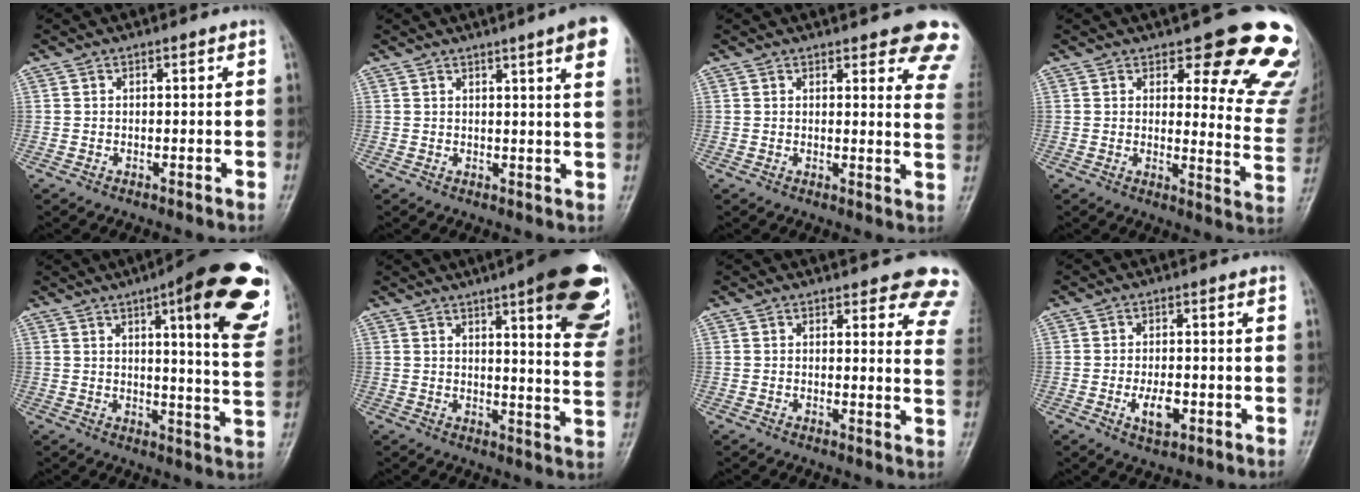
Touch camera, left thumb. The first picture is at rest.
{"total": 9.4, "force": [5.4, 0.5, 7.7], "torque": [-0.088, -0.011, 0.054]}
{"total": 12.8, "force": [10.0, 3.7, 7.1], "torque": [-0.040, -0.045, 0.091]}
{"total": 16.7, "force": [12.0, 5.6, 10.1], "torque": [-0.063, -0.084, 0.129]}
{"total": 22.2, "force": [10.4, 4.9, 18.9], "torque": [-0.219, -0.036, 0.125]}
{"total": 20.9, "force": [10.8, 4.5, 17.2], "torque": [-0.196, -0.040, 0.128]}
{"total": 11.3, "force": [9.2, 3.6, 5.4], "torque": [-0.010, -0.042, 0.079]}
{"total": 4.4, "force": [-1.3, 2.2, 3.6], "torque": [-0.061, -0.001, -0.019]}